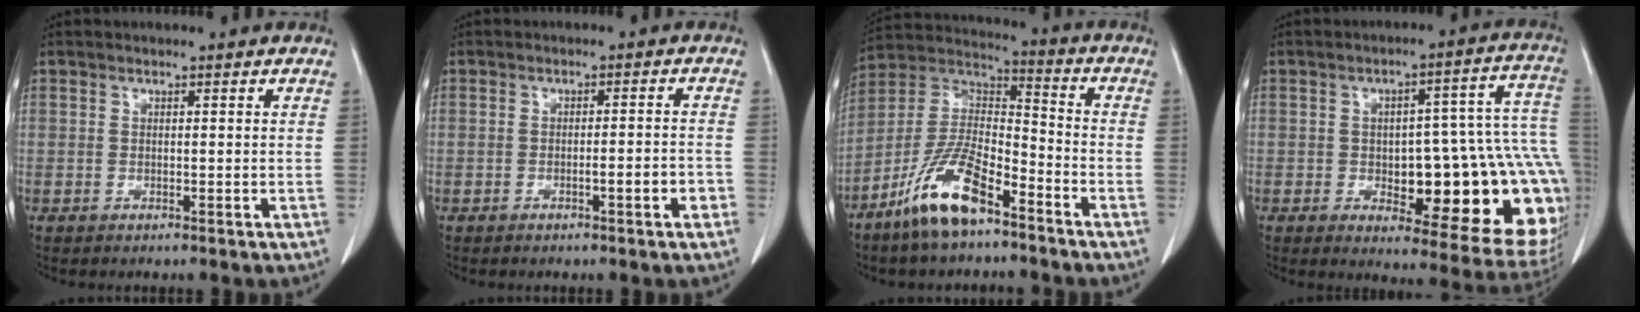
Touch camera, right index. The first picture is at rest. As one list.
[{"total": 3.0, "force": [-1.4, 0.3, 2.6], "torque": [-0.035, 0.003, -0.019]}, {"total": 13.3, "force": [-8.6, 3.6, 9.4], "torque": [-0.196, 0.001, -0.164]}, {"total": 23.3, "force": [-4.7, 6.5, 21.9], "torque": [-0.182, 0.034, -0.038]}]